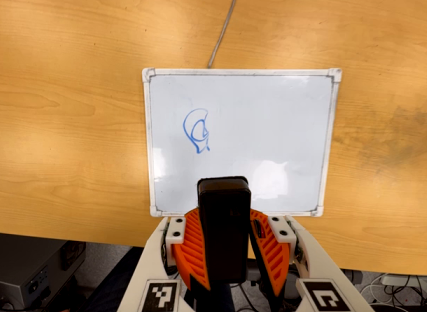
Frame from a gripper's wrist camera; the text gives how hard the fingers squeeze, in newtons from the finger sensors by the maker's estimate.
{"total": 8.6, "left": 9.4, "right": 7.7}